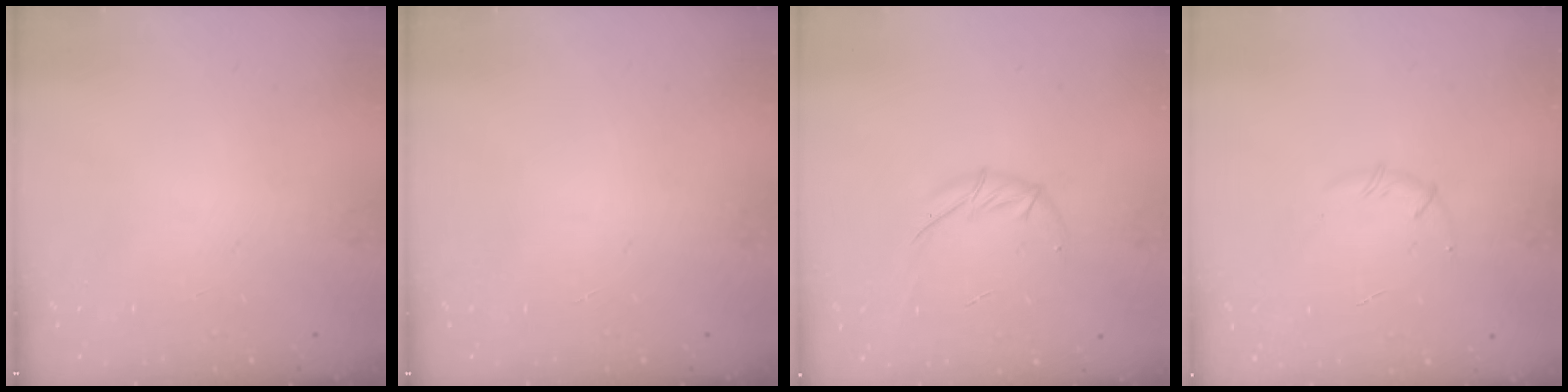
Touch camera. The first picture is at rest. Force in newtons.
{"total": 0.0}
{"total": 7.6, "press": 7.5, "slide": 1.1}
{"total": 3.8, "press": 3.7, "slide": 0.9}